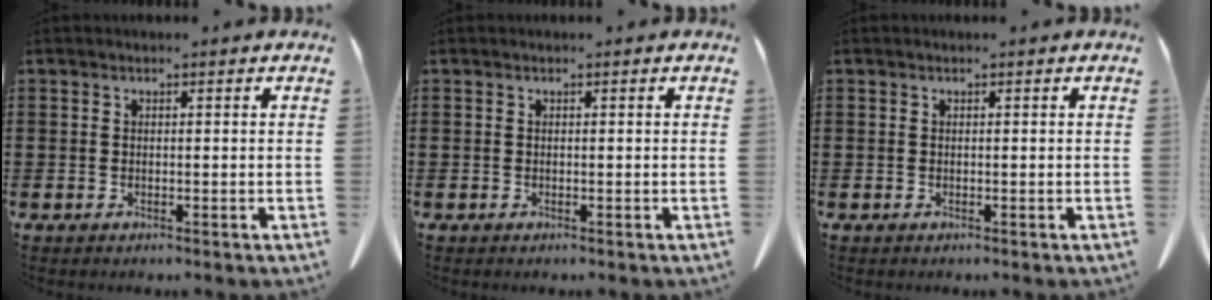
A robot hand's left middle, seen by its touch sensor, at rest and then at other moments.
{"total": 0.0}
{"total": 0.0}